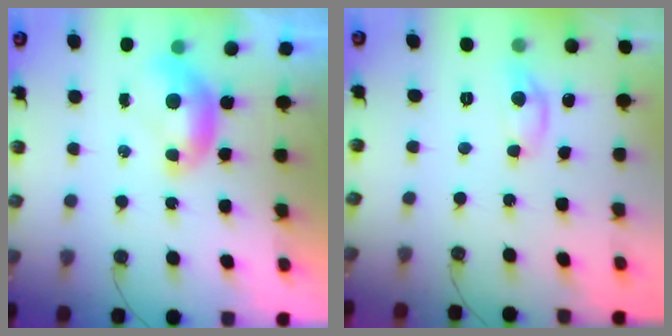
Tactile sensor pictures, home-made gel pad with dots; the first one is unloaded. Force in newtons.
{"total": 2.6, "press": 2.6, "slide": 0.2}